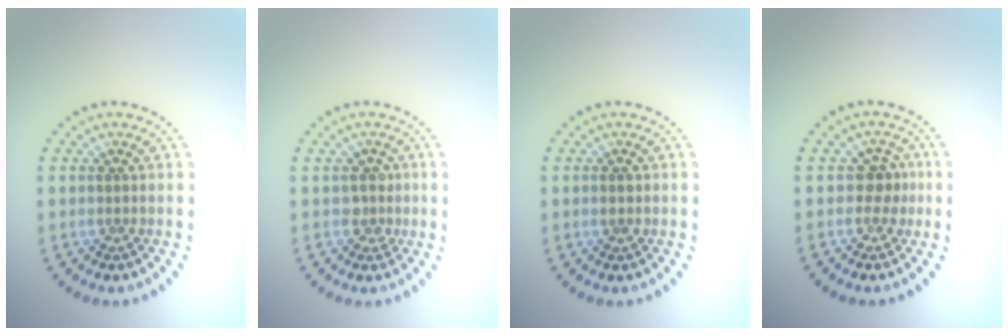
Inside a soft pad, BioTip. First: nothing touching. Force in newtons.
{"total": 1.5, "press": 1.2, "slide": 1.0}
{"total": 1.0, "press": 1.0, "slide": 0.1}
{"total": 1.9, "press": 1.6, "slide": 1.0}